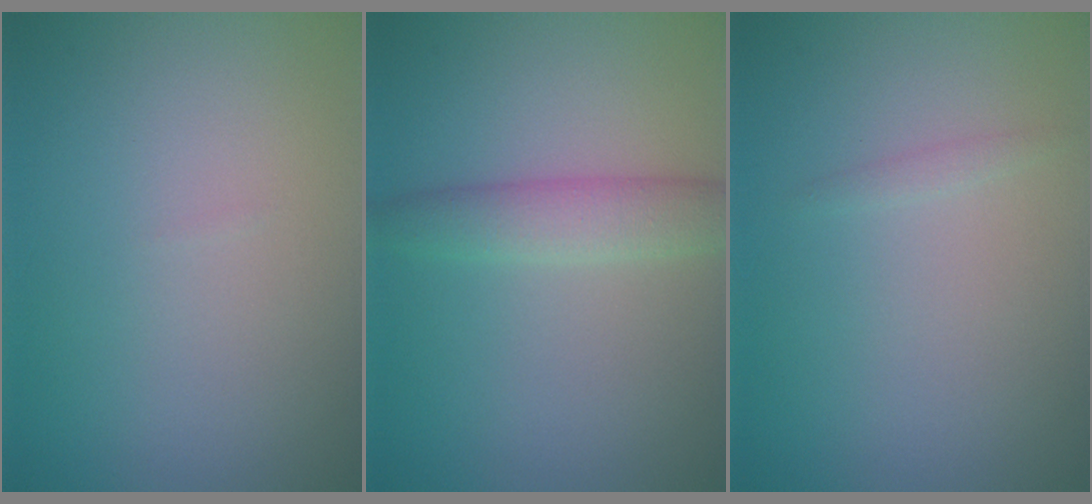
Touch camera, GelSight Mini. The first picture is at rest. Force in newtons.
{"total": 2.8, "press": 2.8, "slide": 0.1}
{"total": 0.6, "press": 0.5, "slide": 0.0}